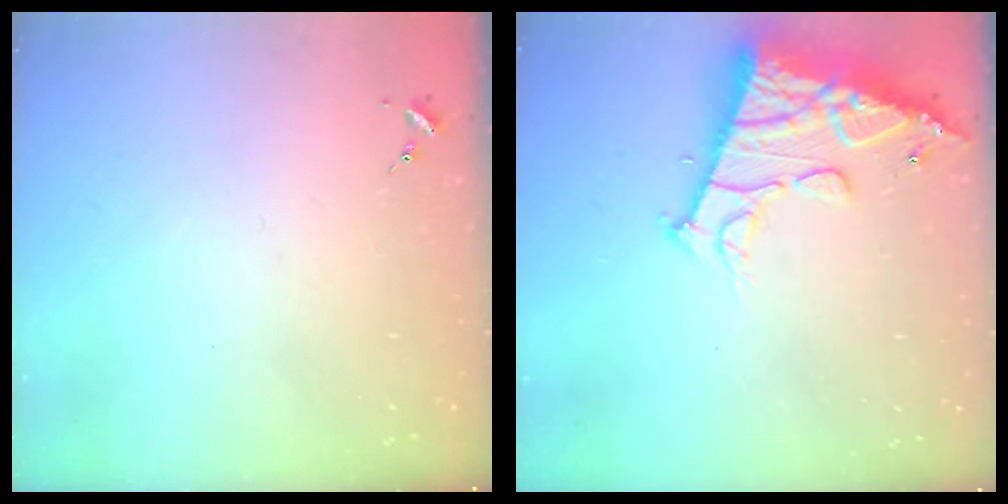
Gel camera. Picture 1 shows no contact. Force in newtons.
{"total": 16.0, "press": 15.9, "slide": 1.8}